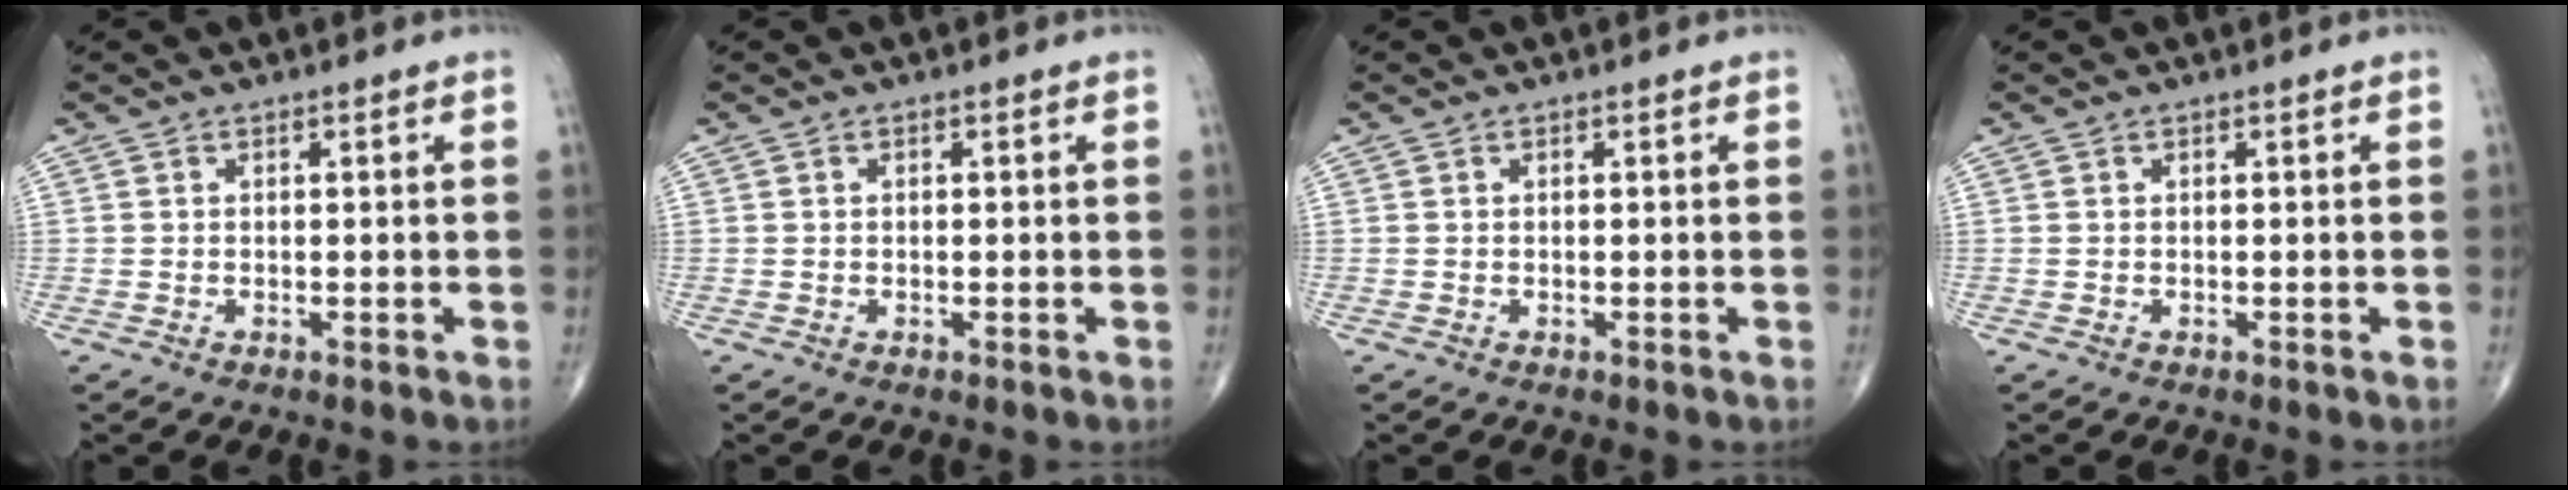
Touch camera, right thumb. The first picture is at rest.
{"total": 0.0}
{"total": 0.0}
{"total": 0.0}